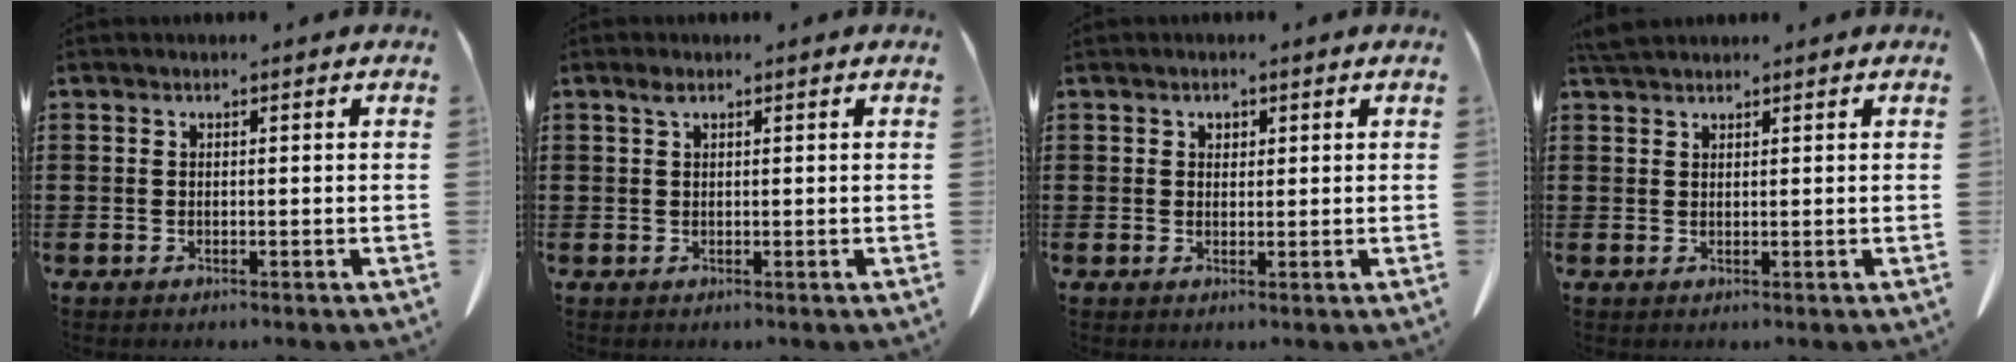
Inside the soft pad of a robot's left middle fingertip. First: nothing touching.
{"total": 1.2, "force": [0.6, 0.5, 0.9], "torque": [-0.021, 0.003, 0.010]}
{"total": 1.2, "force": [0.7, 0.8, 0.4], "torque": [-0.002, -0.001, 0.013]}
{"total": 2.3, "force": [2.1, 0.5, 0.8], "torque": [-0.022, 0.002, 0.041]}